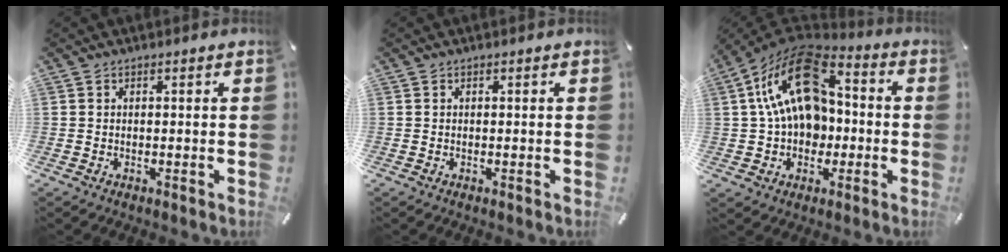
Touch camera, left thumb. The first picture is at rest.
{"total": 0.0}
{"total": 20.0, "force": [3.1, 14.5, 13.4], "torque": [-0.247, -0.006, 0.053]}